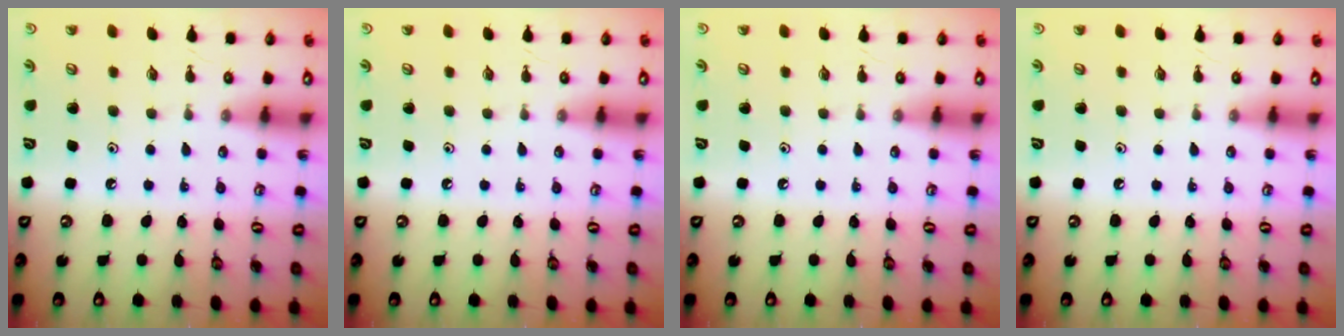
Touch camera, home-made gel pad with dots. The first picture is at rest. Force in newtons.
{"total": 0.0}
{"total": 0.0}
{"total": 0.0}